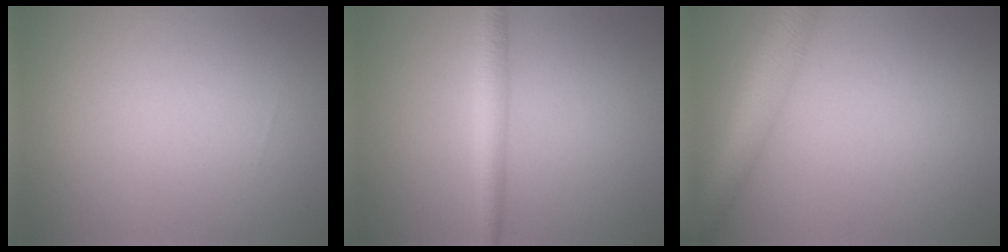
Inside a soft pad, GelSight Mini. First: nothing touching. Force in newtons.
{"total": 2.6, "press": 2.6, "slide": 0.1}
{"total": 5.3, "press": 5.3, "slide": 0.2}